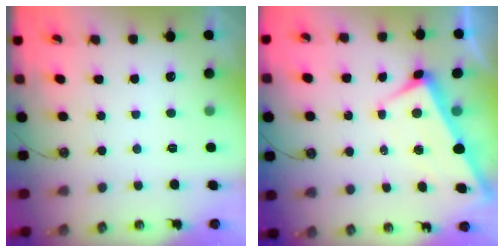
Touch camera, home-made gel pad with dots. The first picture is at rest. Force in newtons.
{"total": 3.0, "press": 2.9, "slide": 0.6}